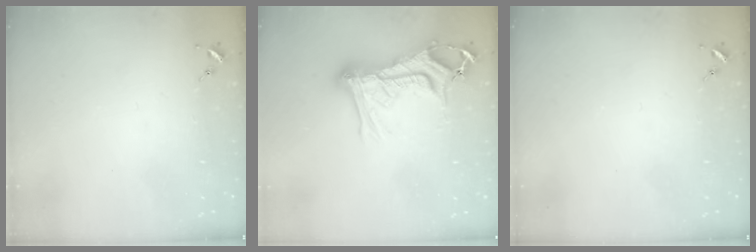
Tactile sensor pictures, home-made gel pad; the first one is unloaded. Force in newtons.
{"total": 17.4, "press": 17.3, "slide": 1.7}
{"total": 0.0}